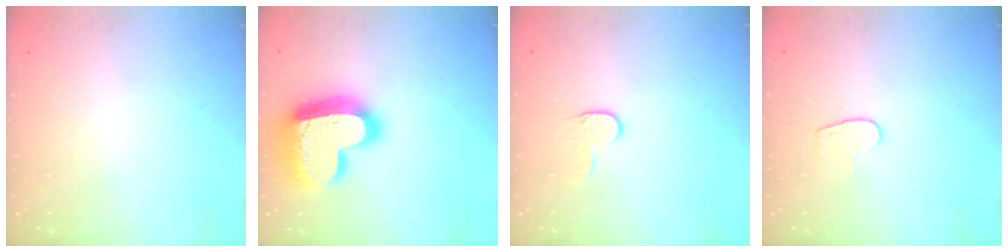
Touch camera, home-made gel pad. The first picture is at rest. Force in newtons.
{"total": 23.3, "press": 23.2, "slide": 1.9}
{"total": 5.1, "press": 5.1, "slide": 0.5}
{"total": 5.4, "press": 5.4, "slide": 0.3}